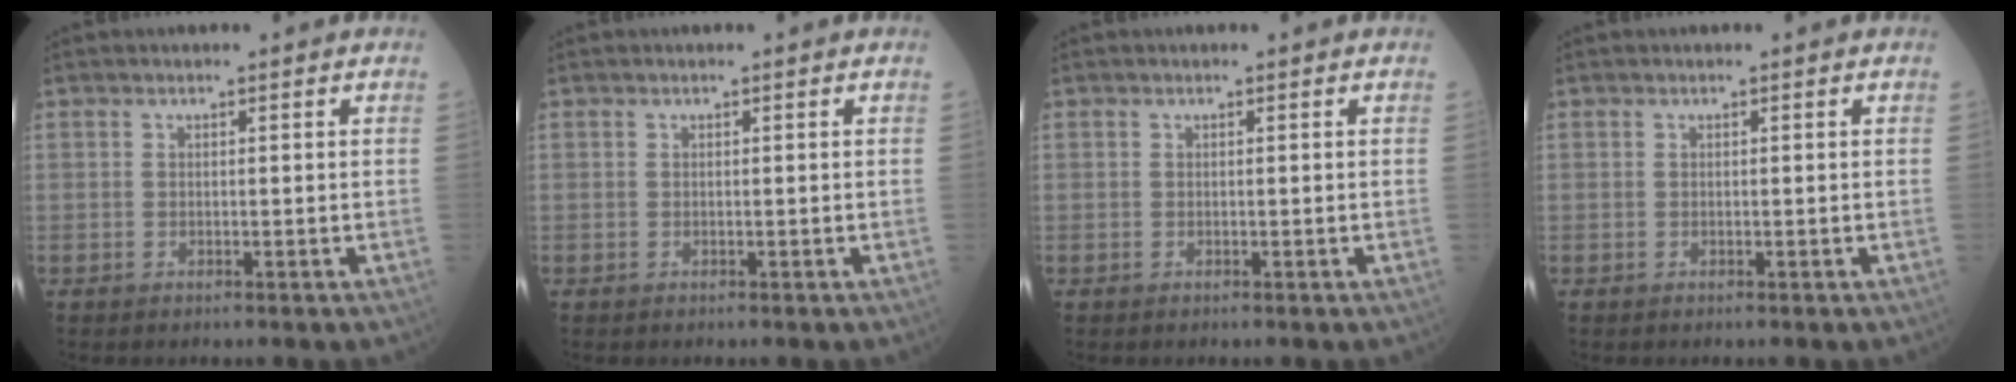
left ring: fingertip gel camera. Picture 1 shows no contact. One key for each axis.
{"total": 0.0}
{"total": 0.0}
{"total": 0.0}